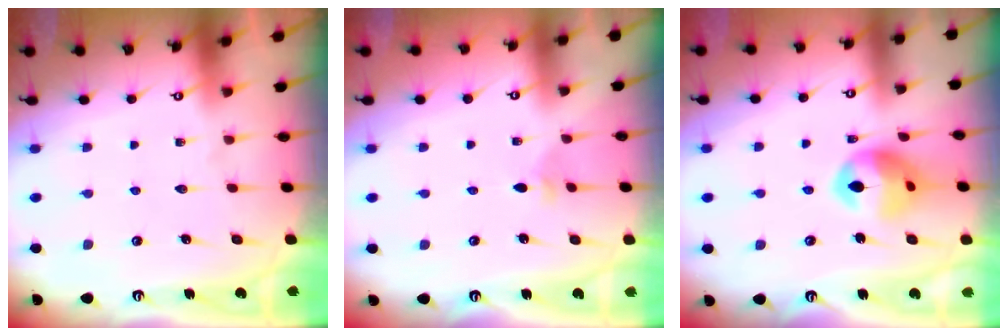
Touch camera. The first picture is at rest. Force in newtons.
{"total": 2.0, "press": 2.0, "slide": 0.5}
{"total": 12.2, "press": 12.1, "slide": 1.4}